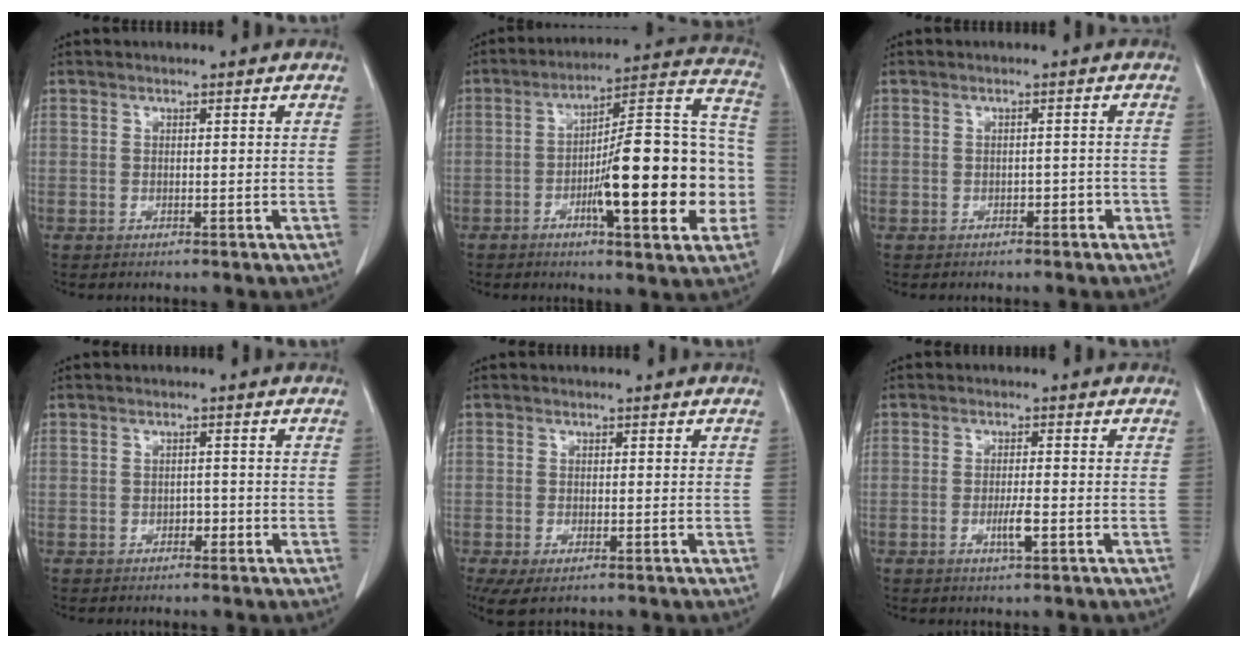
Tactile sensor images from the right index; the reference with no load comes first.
{"total": 21.0, "force": [-5.0, 3.9, 20.1], "torque": [-0.253, 0.029, -0.069]}
{"total": 1.3, "force": [-0.7, 0.8, 0.7], "torque": [-0.011, 0.004, -0.008]}
{"total": 1.2, "force": [-0.6, 0.8, 0.6], "torque": [-0.008, 0.004, -0.008]}
{"total": 4.3, "force": [-2.2, 1.7, 3.3], "torque": [-0.058, -0.011, -0.033]}
{"total": 2.9, "force": [-1.1, 0.1, 2.7], "torque": [-0.051, -0.003, -0.019]}